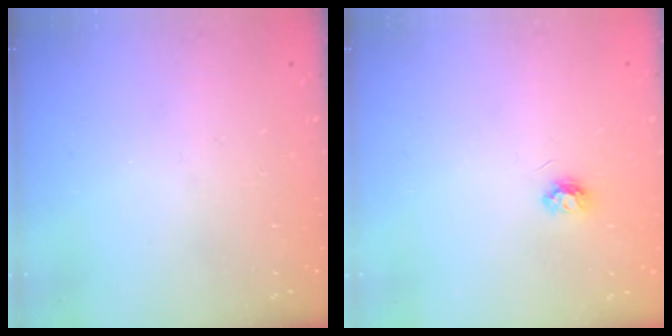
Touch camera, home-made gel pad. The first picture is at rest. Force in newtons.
{"total": 3.8, "press": 3.8, "slide": 0.5}